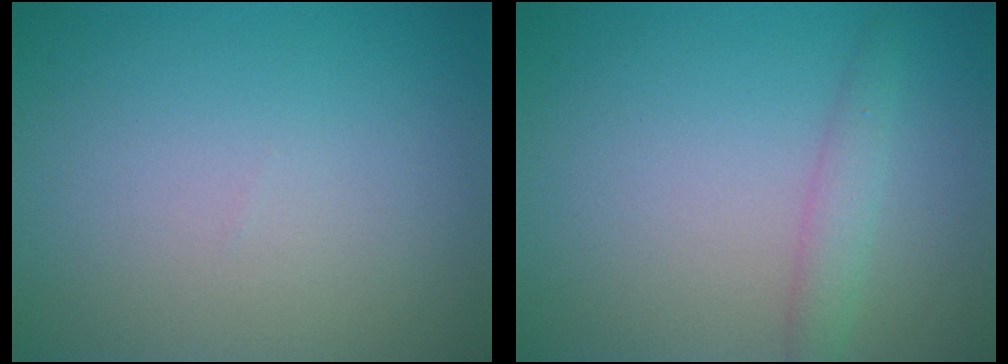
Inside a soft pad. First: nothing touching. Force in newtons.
{"total": 1.8, "press": 1.8, "slide": 0.0}